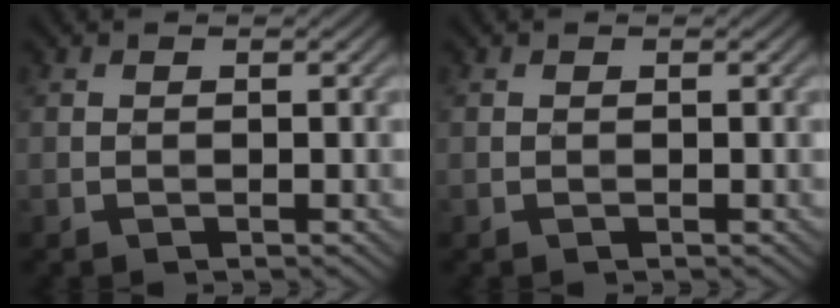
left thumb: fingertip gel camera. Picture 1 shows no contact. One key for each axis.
{"total": 0.0}